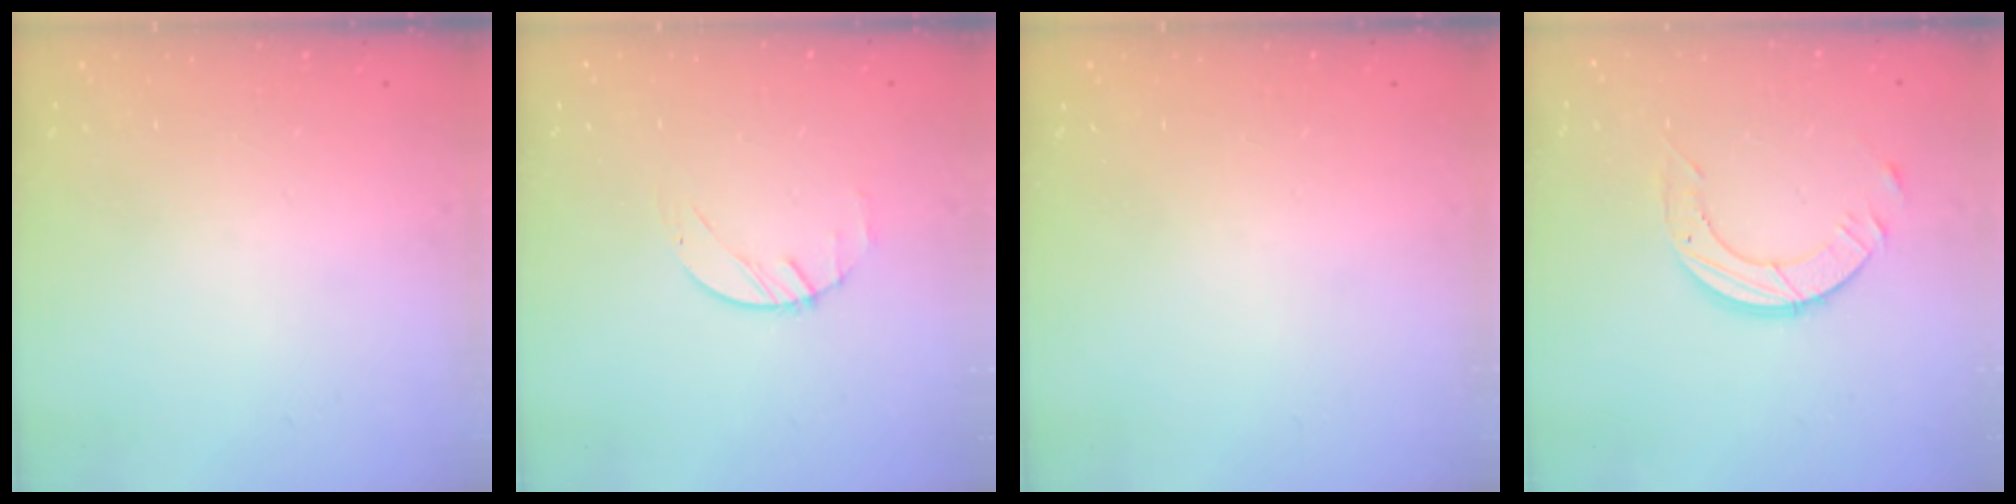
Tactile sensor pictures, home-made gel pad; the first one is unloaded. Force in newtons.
{"total": 1.4, "press": 1.3, "slide": 0.2}
{"total": 0.0}
{"total": 9.0, "press": 9.0, "slide": 0.8}